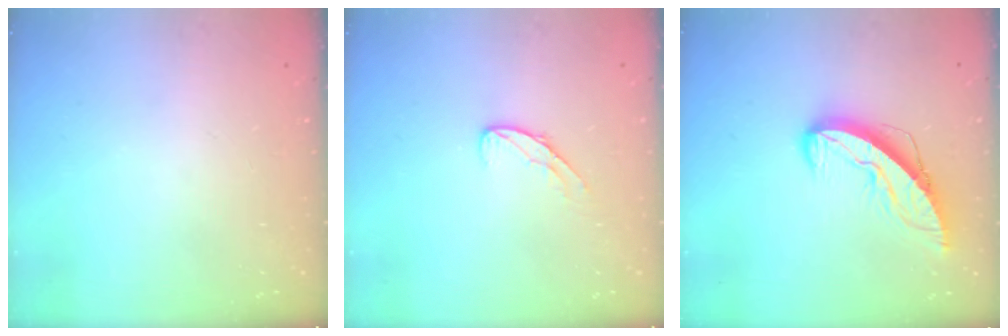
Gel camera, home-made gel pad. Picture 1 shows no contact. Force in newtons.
{"total": 6.3, "press": 6.3, "slide": 0.6}
{"total": 9.4, "press": 9.4, "slide": 0.8}